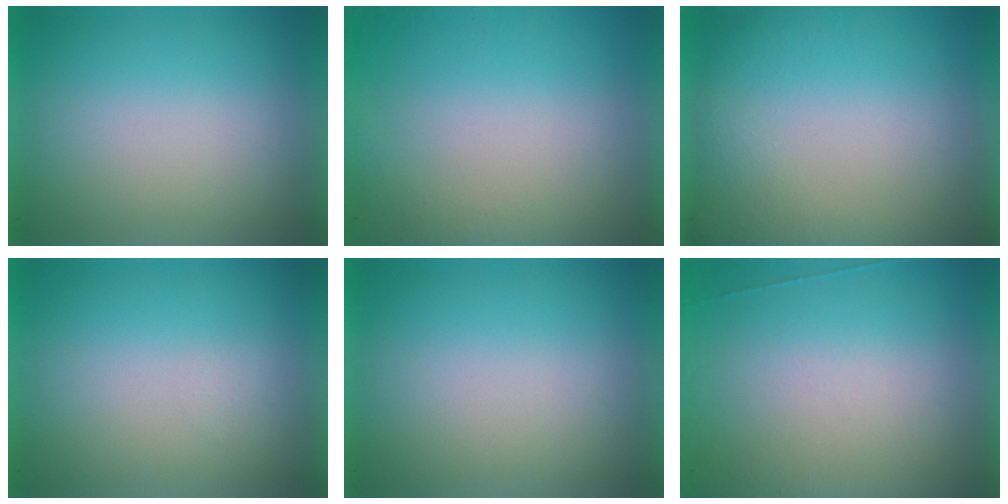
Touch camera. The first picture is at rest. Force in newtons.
{"total": 2.8}
{"total": 5.9}
{"total": 1.3}
{"total": 0.0}
{"total": 7.5}